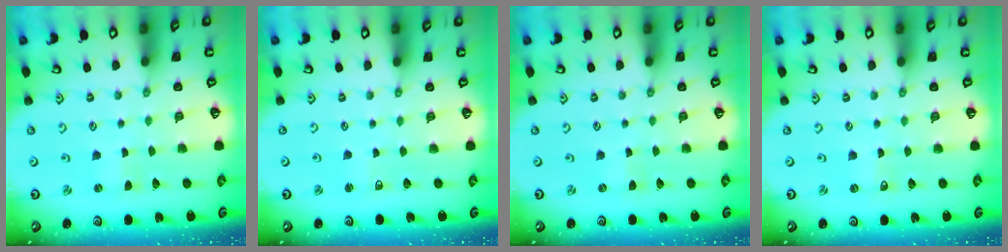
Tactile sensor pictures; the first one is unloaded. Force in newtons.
{"total": 2.4, "press": 2.4, "slide": 0.3}
{"total": 0.0}
{"total": 0.0}